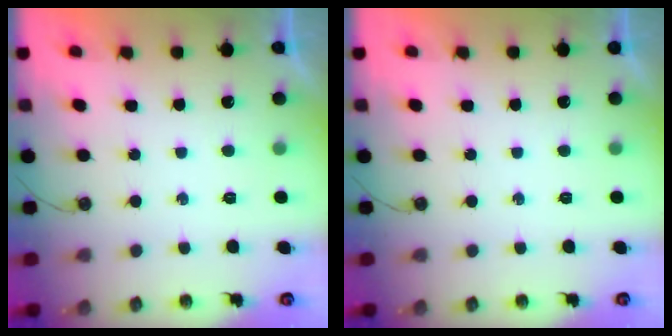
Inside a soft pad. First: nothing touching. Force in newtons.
{"total": 0.0}